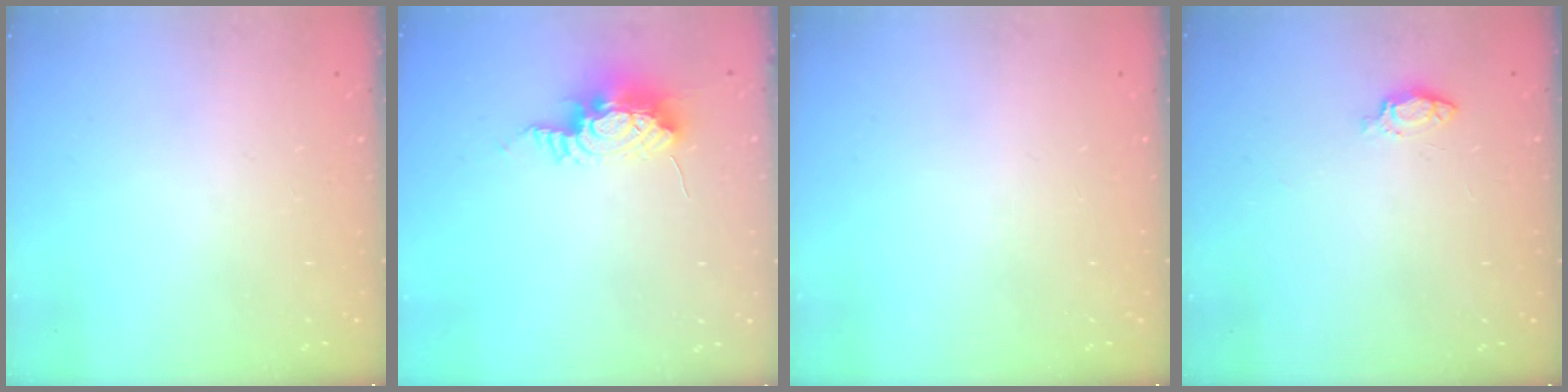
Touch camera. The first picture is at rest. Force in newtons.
{"total": 8.6, "press": 8.5, "slide": 0.7}
{"total": 0.0}
{"total": 4.0, "press": 3.9, "slide": 0.4}